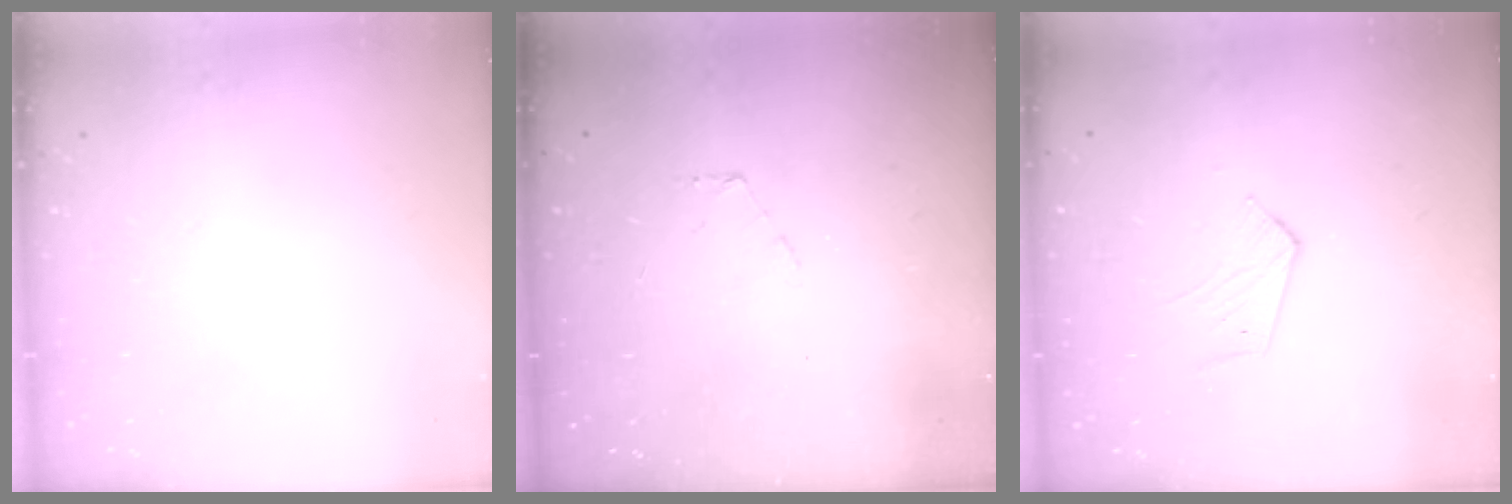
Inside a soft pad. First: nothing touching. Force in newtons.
{"total": 3.5, "press": 3.5, "slide": 0.4}
{"total": 4.0, "press": 4.0, "slide": 0.4}